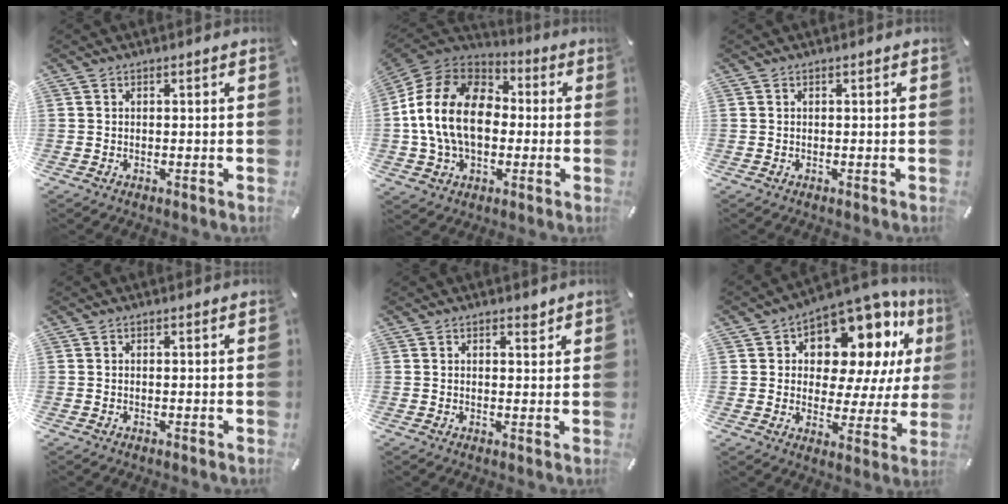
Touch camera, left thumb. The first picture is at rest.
{"total": 17.7, "force": [-1.1, 13.4, 11.6], "torque": [-0.252, 0.024, -0.022]}
{"total": 0.0}
{"total": 0.0}
{"total": 1.8, "force": [1.3, 1.0, 0.9], "torque": [-0.003, -0.006, 0.019]}
{"total": 14.4, "force": [9.1, 7.8, 7.9], "torque": [-0.126, -0.079, 0.158]}